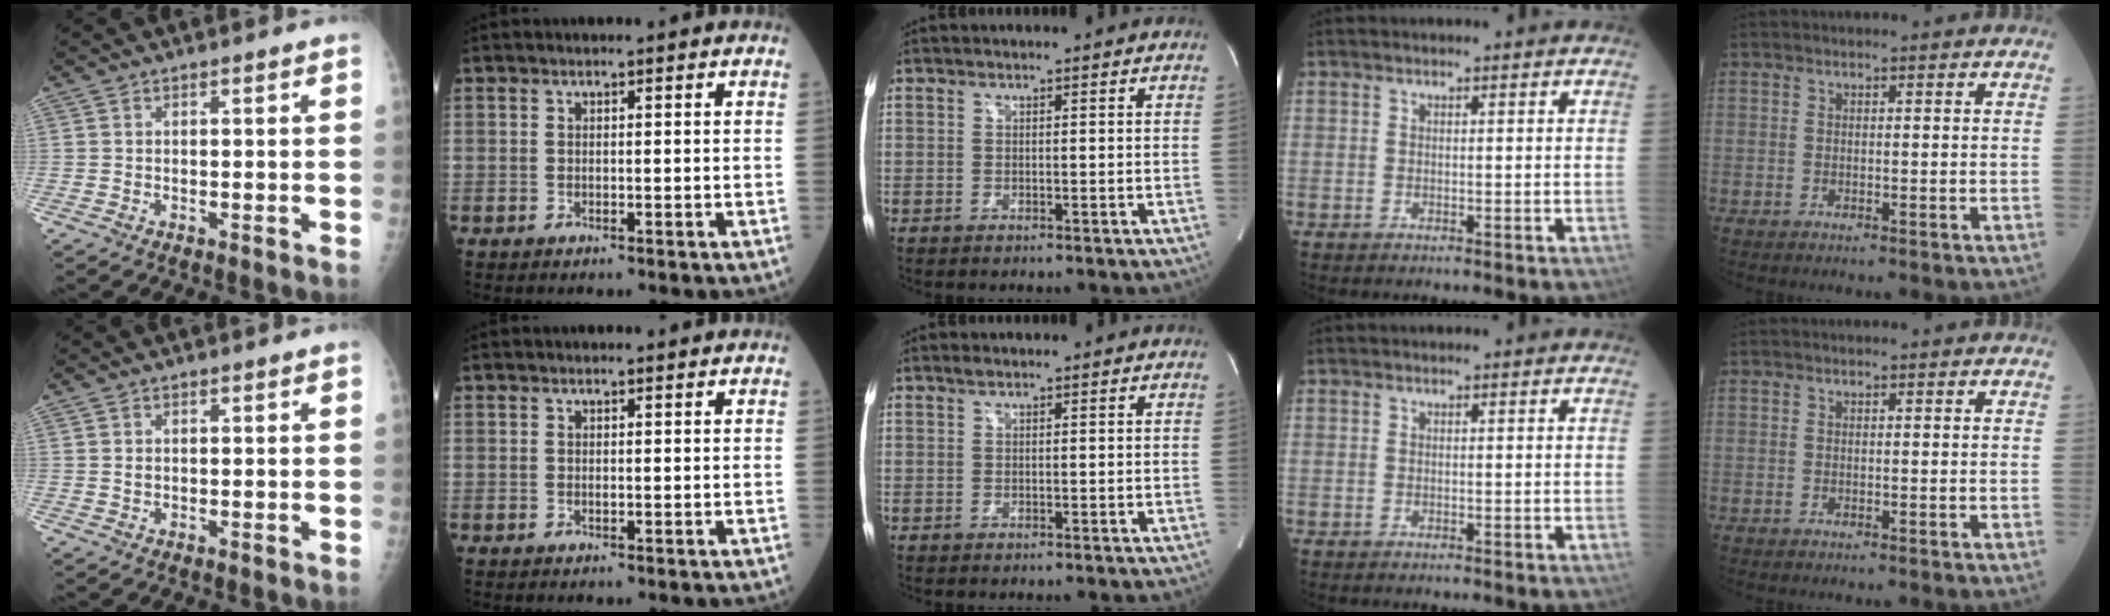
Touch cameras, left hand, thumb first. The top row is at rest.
{"thumb": {"total": 1.1, "force": [0.3, 0.8, 0.7], "torque": [-0.010, -0.001, 0.006]}, "index": {"total": 0.5, "force": [0.5, 0.2, 0.2], "torque": [-0.011, 0.000, 0.007]}, "middle": {"total": 0.6, "force": [0.4, 0.2, 0.3], "torque": [-0.011, 0.005, 0.009]}}